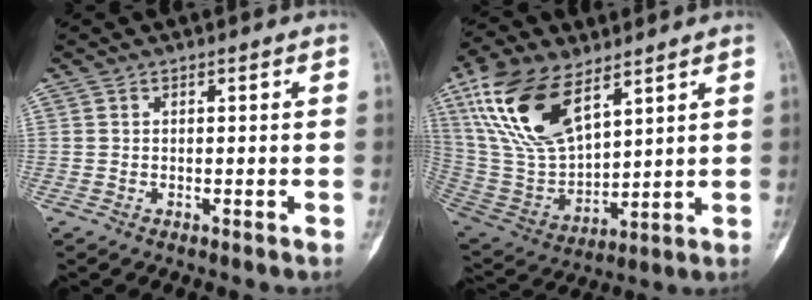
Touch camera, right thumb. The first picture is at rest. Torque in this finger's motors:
{"motor_torque": [-0.62, 4.07, 0.98, -0.15, 0.57]}